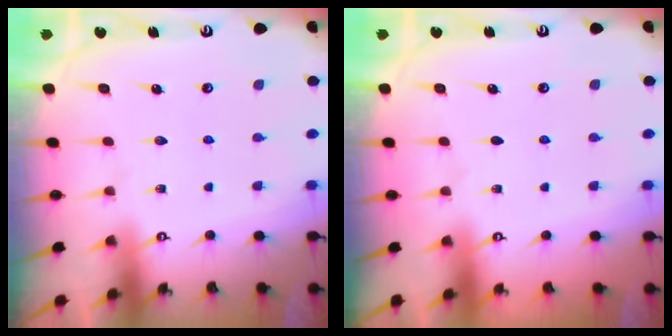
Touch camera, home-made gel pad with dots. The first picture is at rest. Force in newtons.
{"total": 0.0}